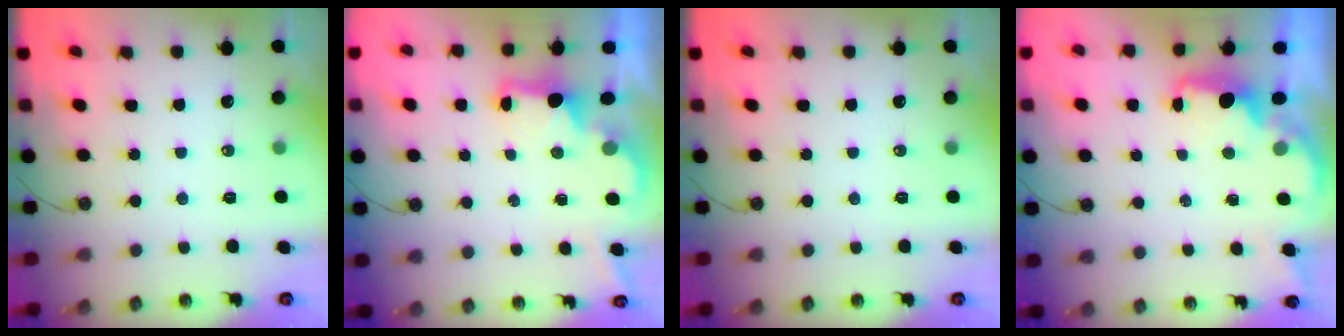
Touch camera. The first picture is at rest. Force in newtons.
{"total": 2.1, "press": 2.0, "slide": 0.7}
{"total": 0.0}
{"total": 2.0, "press": 1.9, "slide": 0.8}